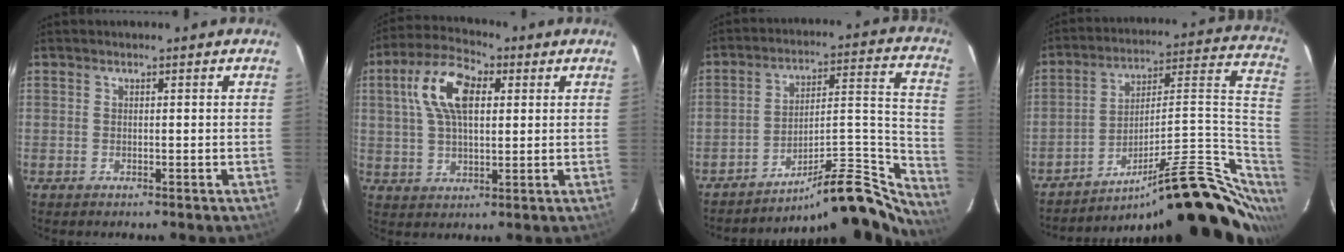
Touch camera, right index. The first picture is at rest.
{"total": 12.2, "force": [3.5, 6.2, 9.9], "torque": [-0.193, 0.029, 0.060]}
{"total": 20.8, "force": [-18.9, 3.2, 8.0], "torque": [-0.087, 0.038, -0.274]}
{"total": 24.4, "force": [-12.1, 6.6, 20.1], "torque": [-0.256, 0.028, -0.177]}